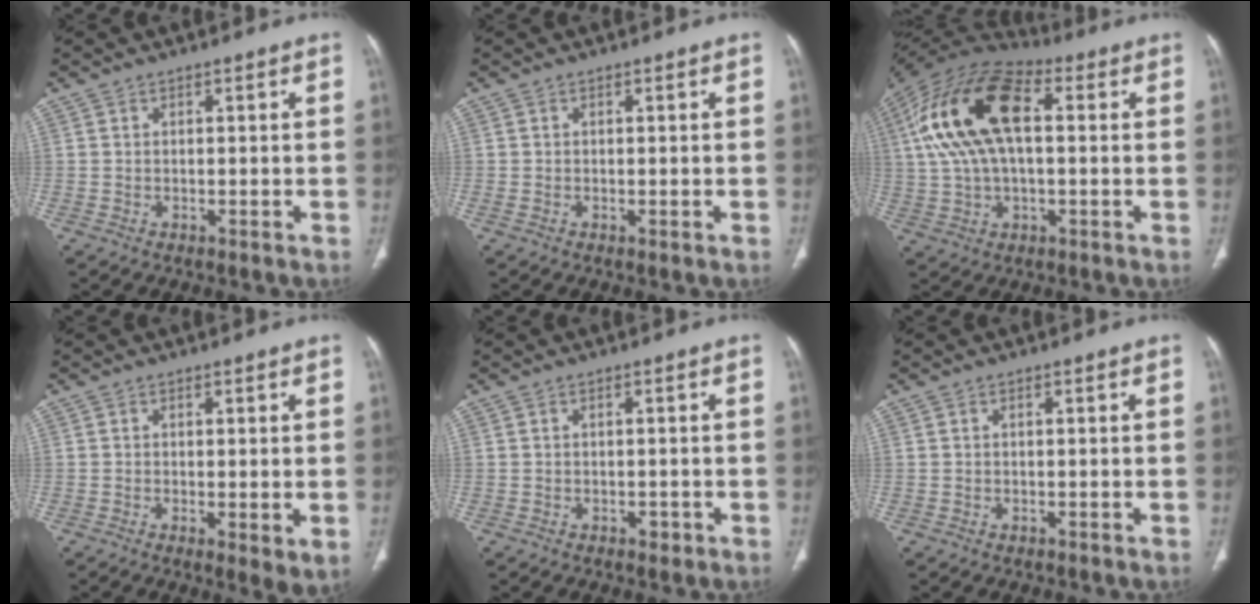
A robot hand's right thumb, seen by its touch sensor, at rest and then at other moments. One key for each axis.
{"total": 0.6, "fx": -0.1, "fy": 0.2, "fz": 0.6, "tx": -0.014, "ty": -0.003, "tz": -0.001}
{"total": 20.0, "fx": 3.8, "fy": 10.4, "fz": 16.7, "tx": -0.321, "ty": 0.031, "tz": 0.059}
{"total": 4.1, "fx": -0.5, "fy": 1.1, "fz": 3.9, "tx": -0.067, "ty": -0.016, "tz": -0.010}
{"total": 1.5, "fx": -0.6, "fy": 0.9, "fz": 0.9, "tx": -0.008, "ty": 0.001, "tz": -0.007}
{"total": 0.0}